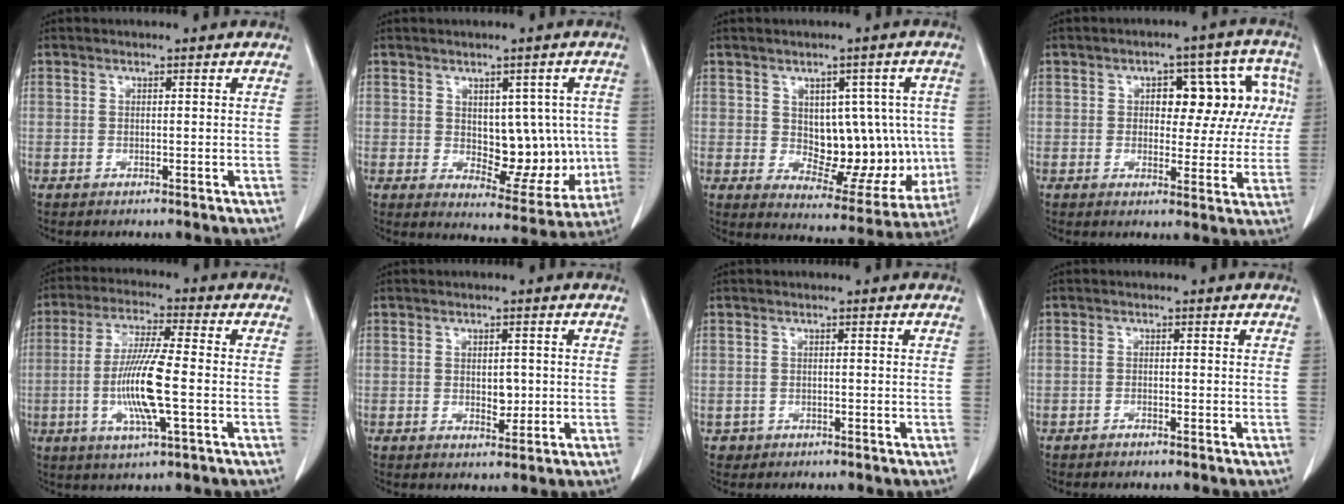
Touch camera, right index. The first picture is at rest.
{"total": 10.2, "force": [0.4, 5.9, 8.3], "torque": [-0.089, 0.005, 0.027]}
{"total": 13.2, "force": [0.6, 7.7, 10.7], "torque": [-0.125, 0.014, 0.036]}
{"total": 10.9, "force": [2.2, 5.6, 9.1], "torque": [-0.094, 0.043, 0.029]}
{"total": 11.1, "force": [-2.0, 0.7, 10.9], "torque": [-0.216, -0.010, -0.043]}
{"total": 2.7, "force": [-0.2, 1.6, 2.2], "torque": [-0.033, -0.001, 0.003]}
{"total": 1.4, "force": [-0.7, 1.2, -0.2], "torque": [-0.003, 0.006, -0.012]}
{"total": 0.8, "force": [-0.7, 0.2, 0.3], "torque": [-0.009, 0.000, -0.012]}